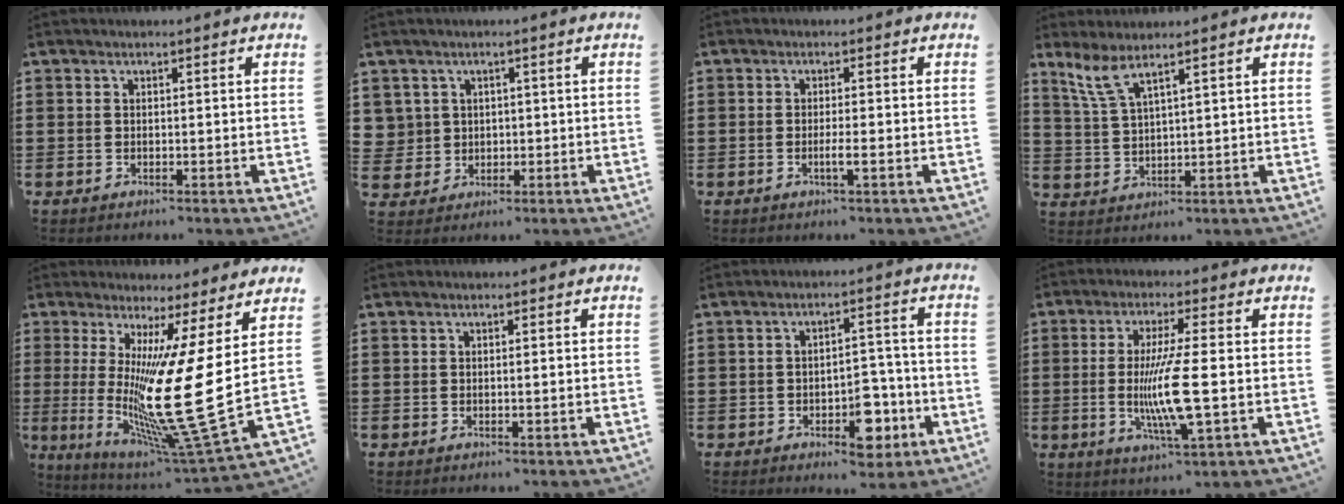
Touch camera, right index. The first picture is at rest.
{"total": 2.9, "force": [0.7, 2.8, 0.1], "torque": [-0.016, 0.011, 0.012]}
{"total": 2.2, "force": [-0.8, 0.0, 2.0], "torque": [-0.035, -0.004, -0.015]}
{"total": 4.5, "force": [3.0, 0.7, 3.3], "torque": [-0.074, 0.001, 0.053]}
{"total": 19.6, "force": [0.6, 3.1, 19.4], "torque": [-0.356, -0.058, 0.008]}
{"total": 0.6, "force": [0.0, -0.2, 0.6], "torque": [-0.010, -0.003, 0.000]}
{"total": 7.3, "force": [-3.3, 3.8, 5.4], "torque": [-0.065, 0.009, -0.055]}
{"total": 9.7, "force": [-1.1, 0.9, 9.6], "torque": [-0.191, -0.020, -0.026]}